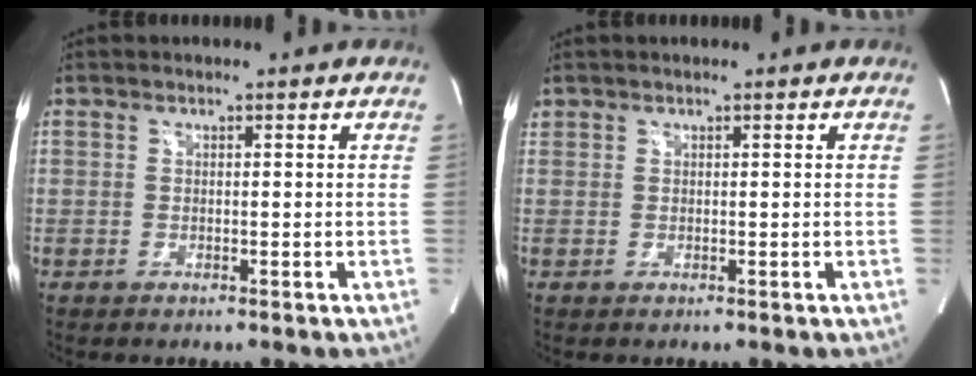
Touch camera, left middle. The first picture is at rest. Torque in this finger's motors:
{"motor_torque": [0.03, 0.02, 0.02, 0.00]}